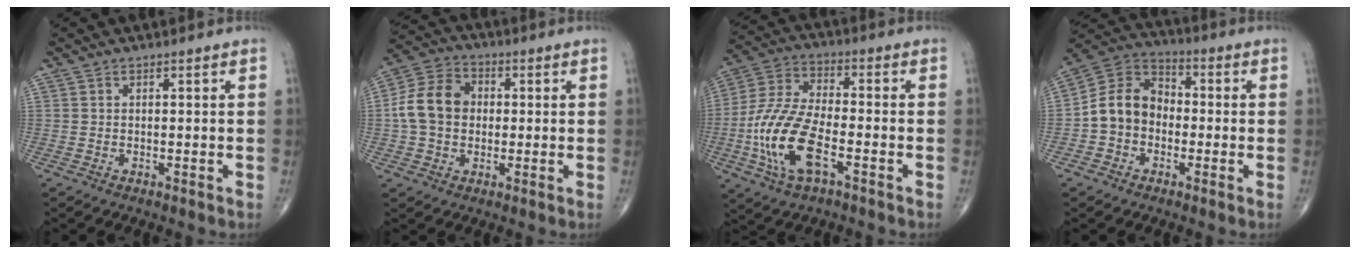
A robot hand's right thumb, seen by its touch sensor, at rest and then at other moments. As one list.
[{"total": 10.6, "force": [0.2, 8.3, 6.5], "torque": [-0.111, 0.027, -0.006]}, {"total": 15.4, "force": [-4.9, 6.7, 12.9], "torque": [-0.277, 0.020, -0.095]}, {"total": 10.6, "force": [-1.8, 8.5, 6.0], "torque": [-0.091, 0.041, -0.048]}]